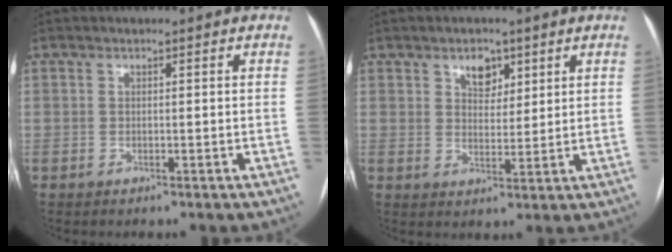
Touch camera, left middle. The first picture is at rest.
{"total": 4.2, "force": [2.5, 2.6, 2.1], "torque": [-0.031, 0.004, 0.043]}